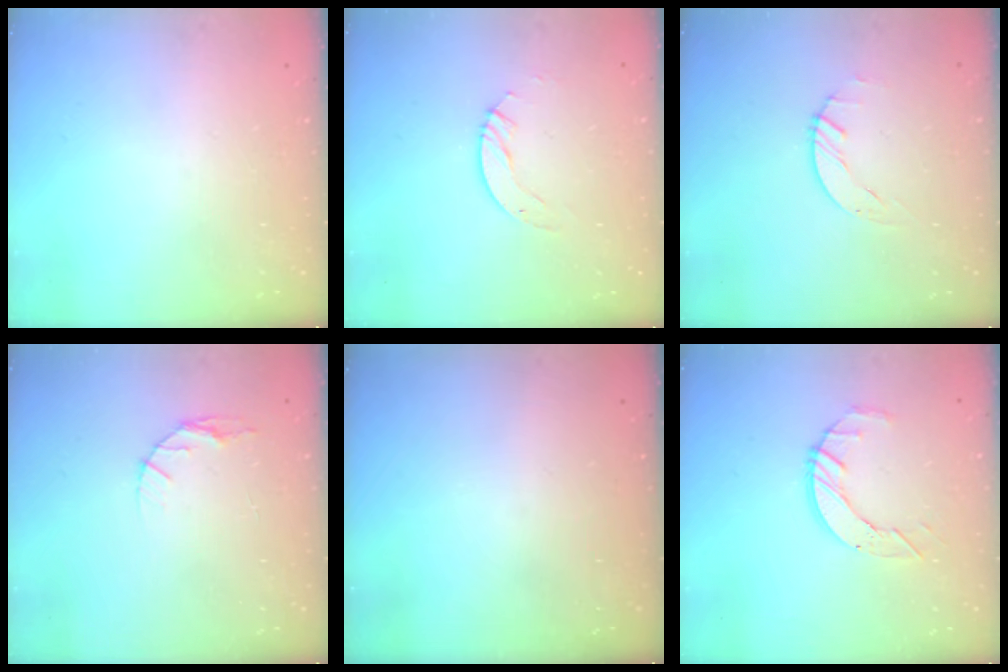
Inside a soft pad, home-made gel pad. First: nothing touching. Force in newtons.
{"total": 3.0, "press": 3.0, "slide": 0.2}
{"total": 1.5, "press": 1.4, "slide": 0.1}
{"total": 4.9, "press": 4.9, "slide": 0.6}
{"total": 0.0}
{"total": 7.3, "press": 7.2, "slide": 0.7}